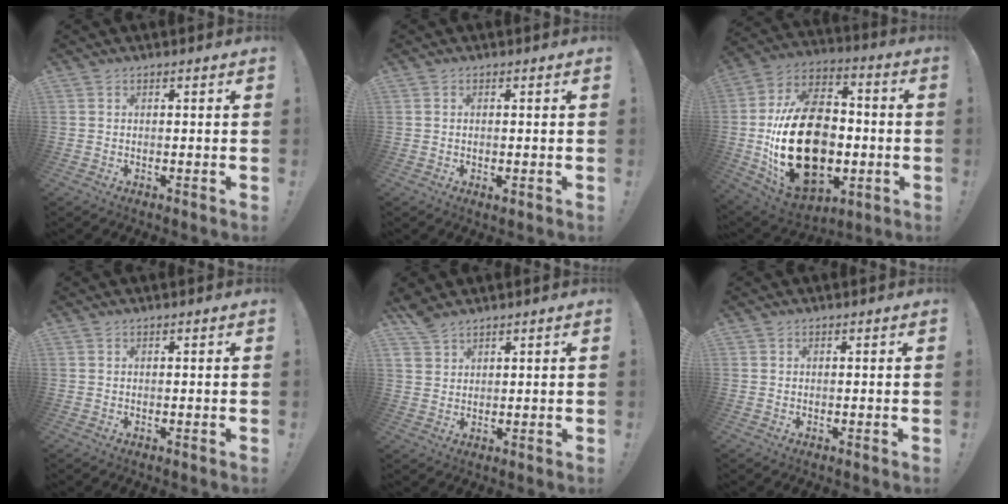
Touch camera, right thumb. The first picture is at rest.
{"total": 1.0, "force": [-0.1, 0.4, 1.0], "torque": [-0.017, 0.000, -0.002]}
{"total": 31.3, "force": [-3.8, 20.7, 23.2], "torque": [-0.429, 0.025, -0.039]}
{"total": 0.0}
{"total": 4.2, "force": [3.6, 1.7, 1.2], "torque": [-0.024, -0.022, 0.069]}
{"total": 0.0}